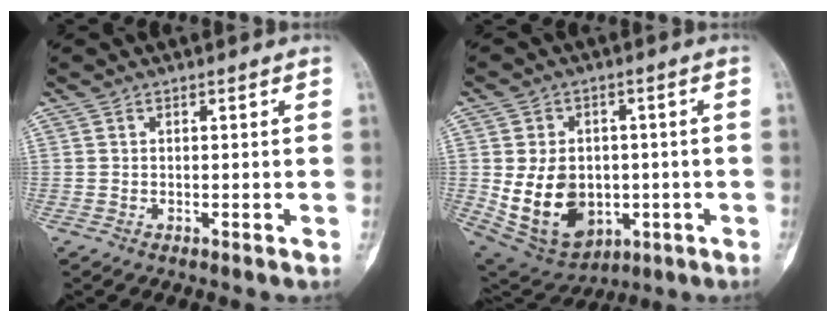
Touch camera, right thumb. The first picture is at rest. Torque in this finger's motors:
{"motor_torque": [-0.07, 1.10, 0.57, 0.60, 0.13]}